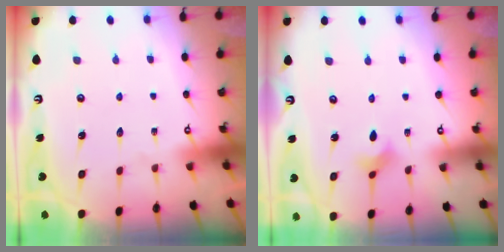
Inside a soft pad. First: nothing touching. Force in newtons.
{"total": 2.1, "press": 2.0, "slide": 0.5}